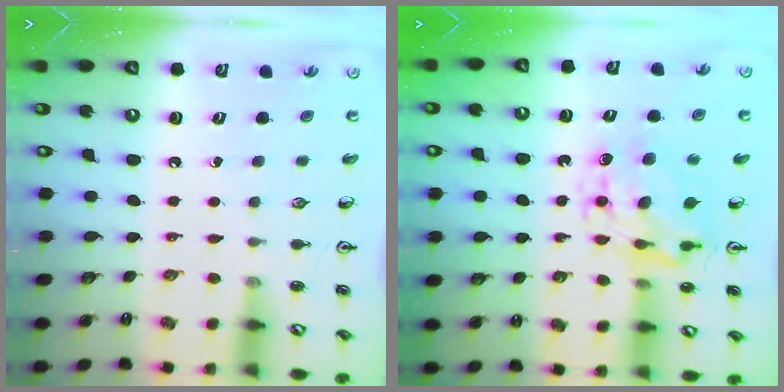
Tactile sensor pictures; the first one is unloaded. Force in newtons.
{"total": 8.9, "press": 8.9, "slide": 0.7}